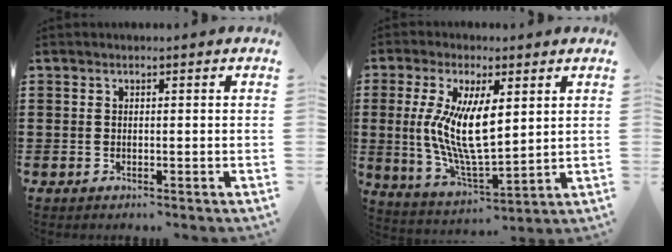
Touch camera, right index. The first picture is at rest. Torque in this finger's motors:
{"motor_torque": [2.14, 0.00, 0.55, 0.21]}